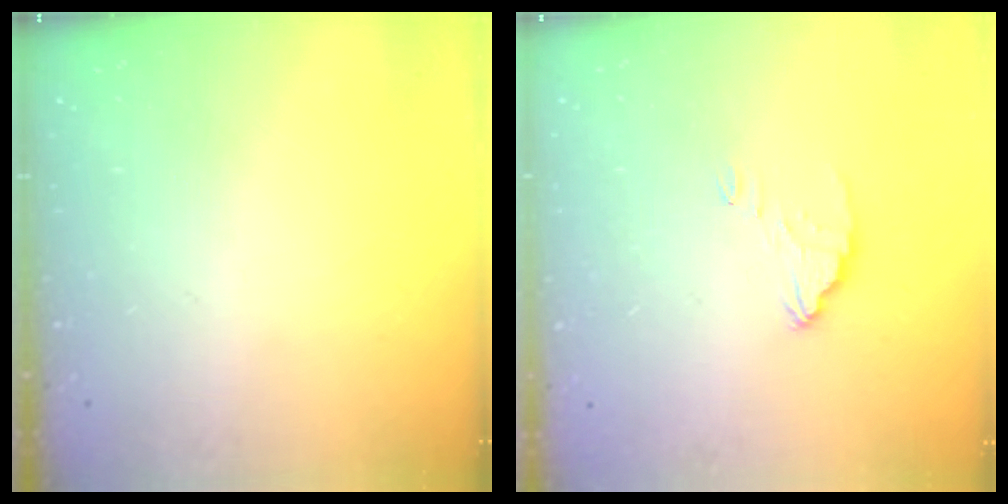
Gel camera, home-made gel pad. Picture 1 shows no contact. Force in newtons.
{"total": 3.0, "press": 3.0, "slide": 0.2}